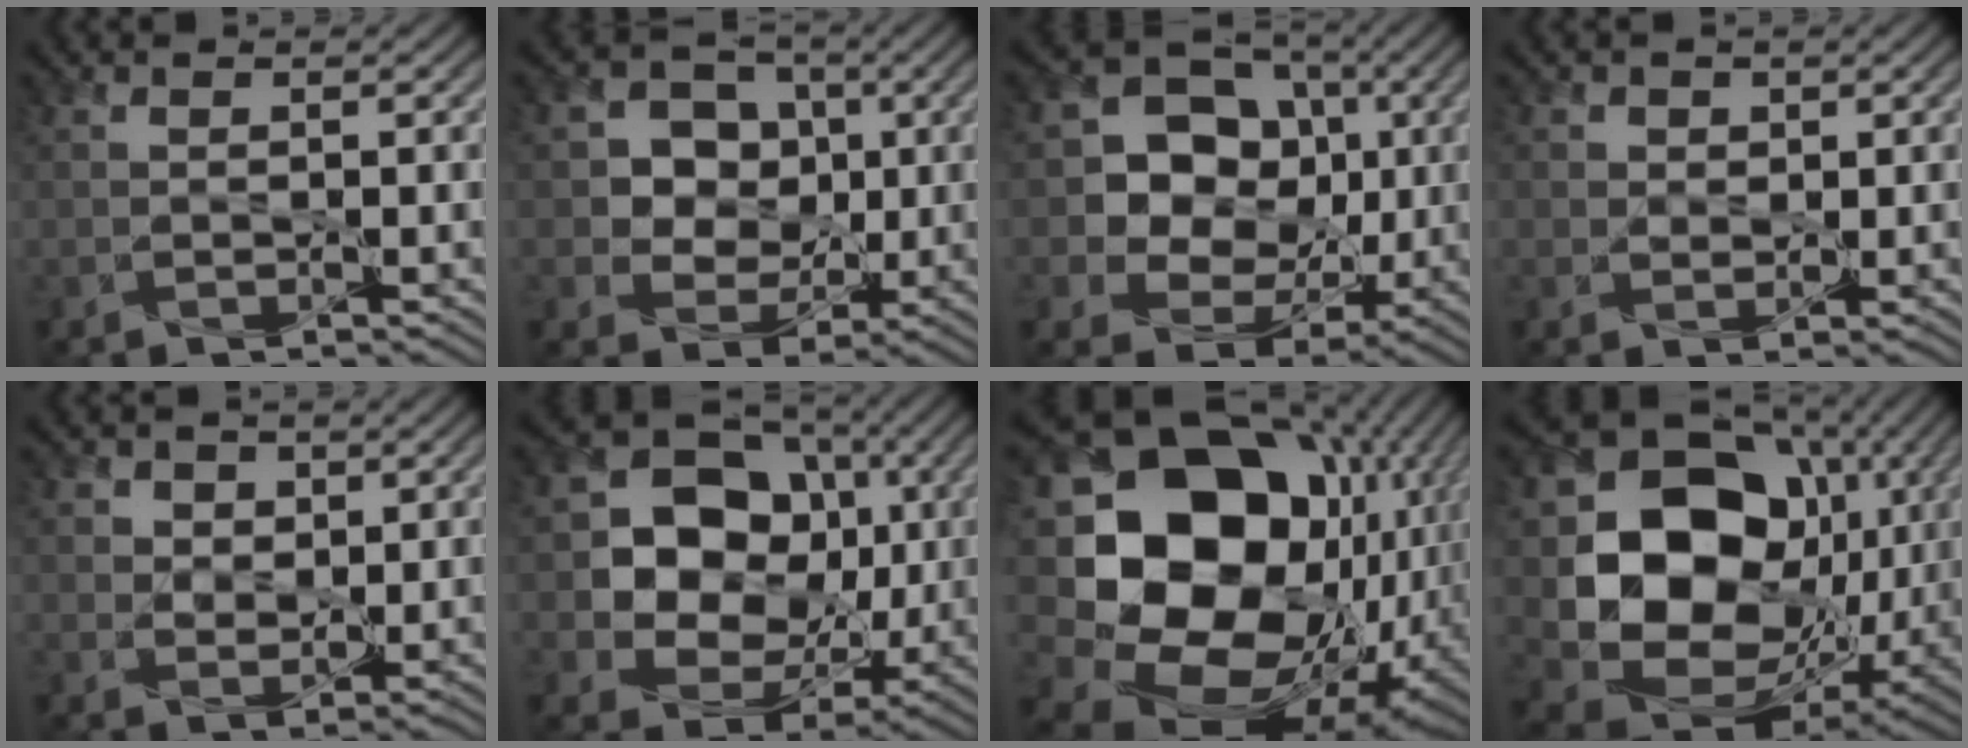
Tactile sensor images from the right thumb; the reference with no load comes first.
{"total": 8.0, "force": [1.1, 7.1, 3.5], "torque": [-0.078, 0.014, 0.007]}
{"total": 12.3, "force": [0.9, 10.6, 6.2], "torque": [-0.131, 0.001, 0.000]}
{"total": 1.9, "force": [0.9, 1.6, 0.6], "torque": [-0.014, -0.006, 0.014]}
{"total": 3.9, "force": [1.9, 3.1, 1.4], "torque": [-0.044, -0.012, 0.044]}
{"total": 13.4, "force": [0.9, 11.1, 7.5], "torque": [-0.147, -0.008, 0.007]}
{"total": 22.4, "force": [0.1, 17.6, 13.8], "torque": [-0.323, -0.029, 0.040]}
{"total": 18.4, "force": [1.4, 14.8, 10.9], "torque": [-0.223, -0.048, 0.046]}